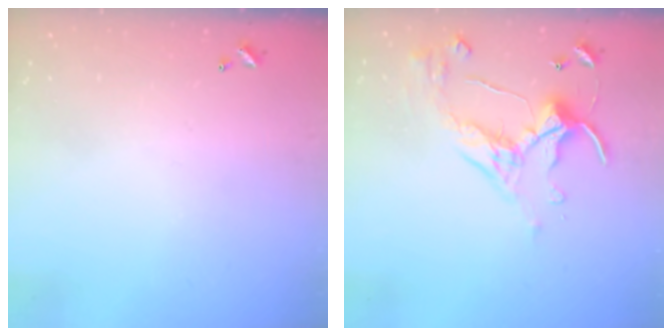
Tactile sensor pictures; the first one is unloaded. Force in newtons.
{"total": 6.1, "press": 6.0, "slide": 1.2}